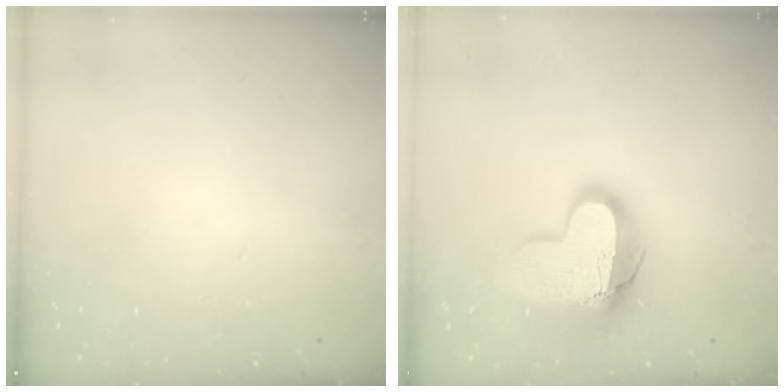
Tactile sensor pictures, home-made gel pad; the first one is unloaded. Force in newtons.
{"total": 15.2, "press": 15.2, "slide": 1.4}